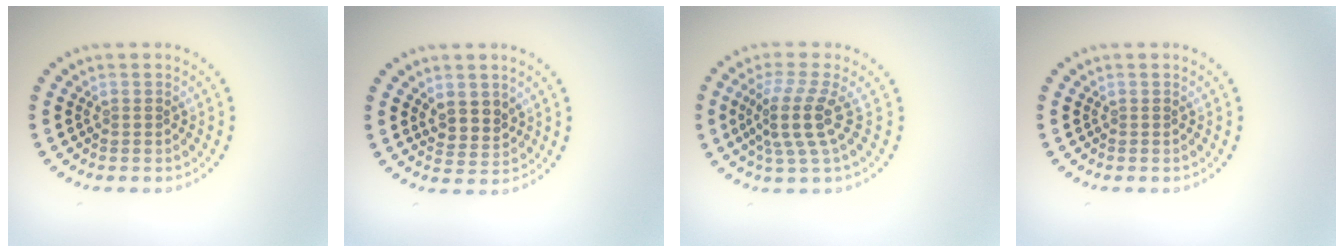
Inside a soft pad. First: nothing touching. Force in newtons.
{"total": 2.4, "press": 2.1, "slide": 1.1}
{"total": 3.9, "press": 2.8, "slide": 2.7}
{"total": 0.0}